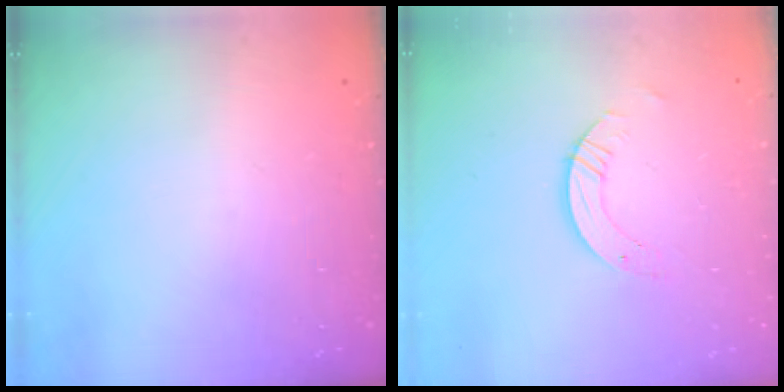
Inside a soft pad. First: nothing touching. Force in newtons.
{"total": 4.7, "press": 4.7, "slide": 0.3}